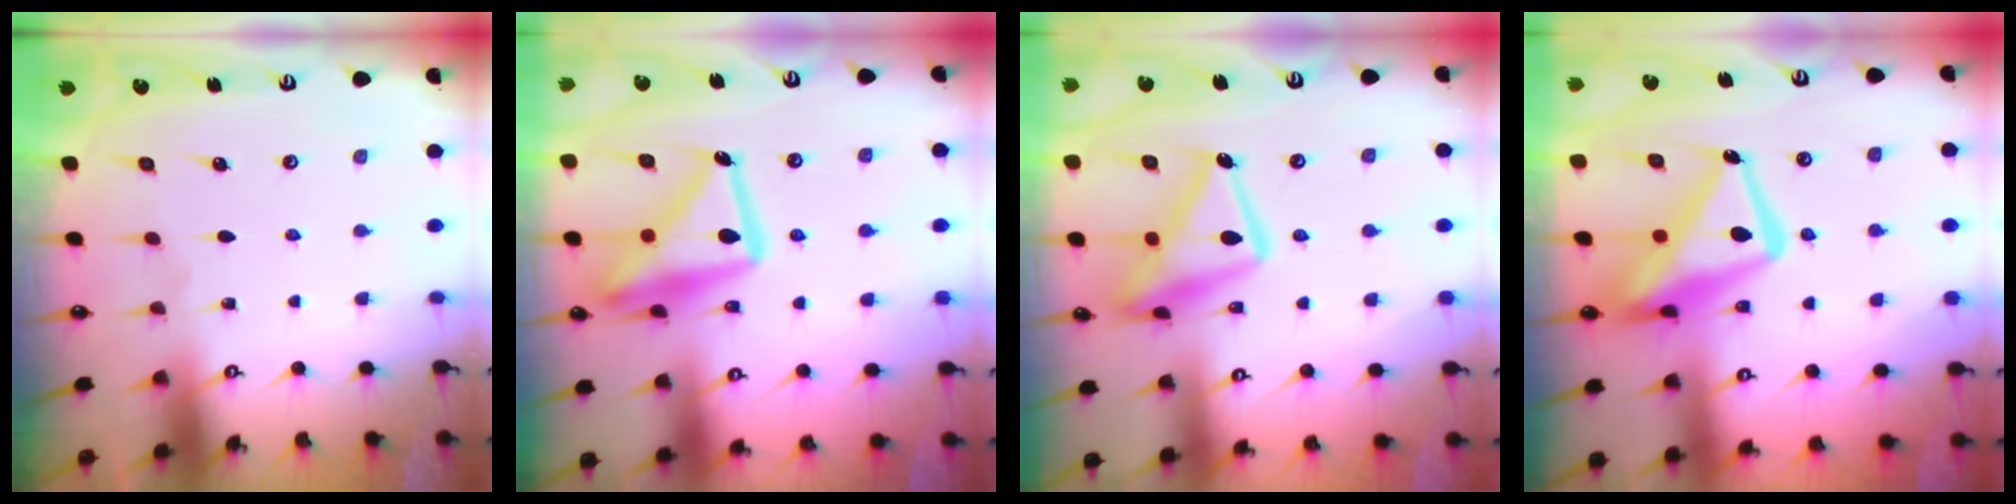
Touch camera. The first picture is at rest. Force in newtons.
{"total": 19.2, "press": 19.2, "slide": 1.8}
{"total": 17.4, "press": 17.4, "slide": 1.5}
{"total": 17.1, "press": 17.0, "slide": 1.5}